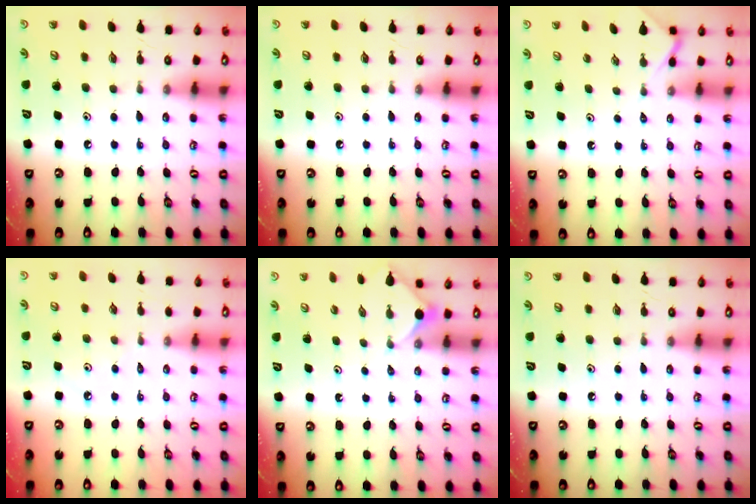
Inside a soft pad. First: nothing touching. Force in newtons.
{"total": 0.0}
{"total": 2.5, "press": 2.5, "slide": 0.4}
{"total": 1.5, "press": 1.4, "slide": 0.4}
{"total": 2.3, "press": 2.2, "slide": 0.3}
{"total": 0.0}